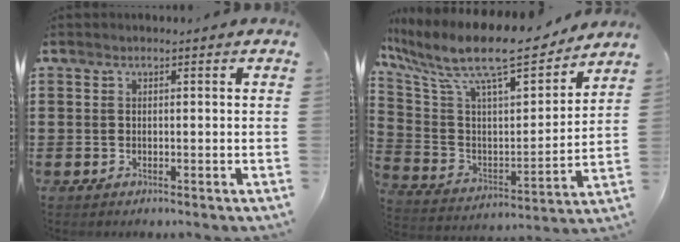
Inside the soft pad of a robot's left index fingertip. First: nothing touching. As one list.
[{"total": 12.9, "force": [10.4, 2.3, 7.2], "torque": [-0.170, -0.071, 0.177]}]